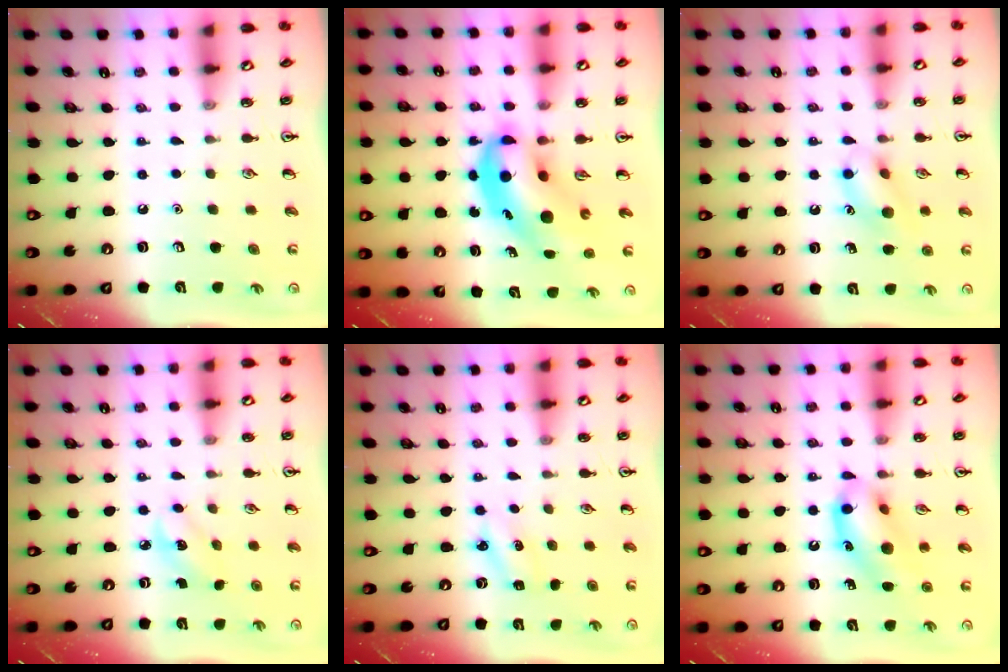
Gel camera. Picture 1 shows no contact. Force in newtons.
{"total": 9.5, "press": 9.1, "slide": 2.7}
{"total": 11.0, "press": 10.9, "slide": 1.6}
{"total": 2.8, "press": 2.7, "slide": 0.9}
{"total": 2.6, "press": 2.4, "slide": 0.8}
{"total": 13.5, "press": 13.2, "slide": 2.9}